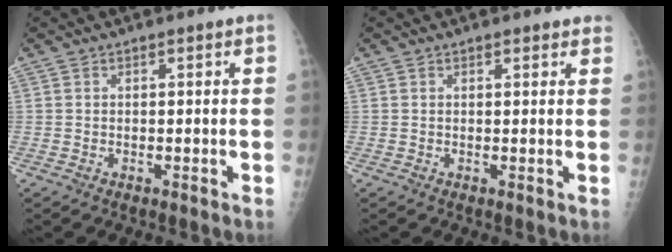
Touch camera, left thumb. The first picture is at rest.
{"total": 1.9, "force": [1.5, 0.6, 1.0], "torque": [-0.003, -0.001, 0.015]}